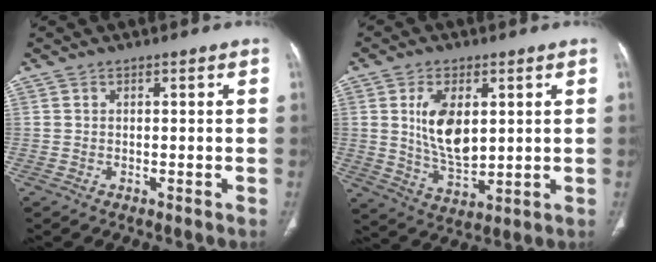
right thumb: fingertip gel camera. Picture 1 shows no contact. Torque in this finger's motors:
{"motor_torque": [2.19, 2.13, 1.25, -0.91, 0.13]}